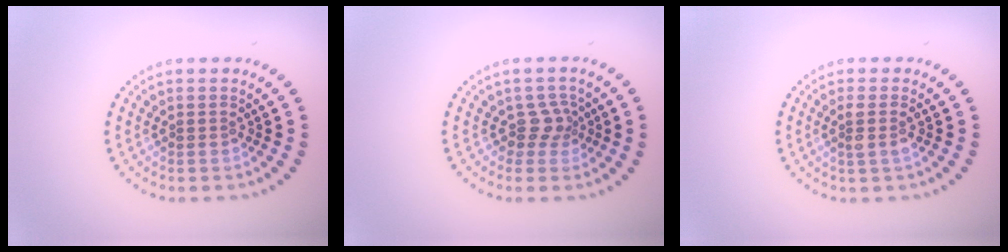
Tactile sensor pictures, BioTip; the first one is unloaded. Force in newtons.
{"total": 1.9, "press": 1.4, "slide": 1.3}
{"total": 1.6, "press": 1.4, "slide": 0.7}